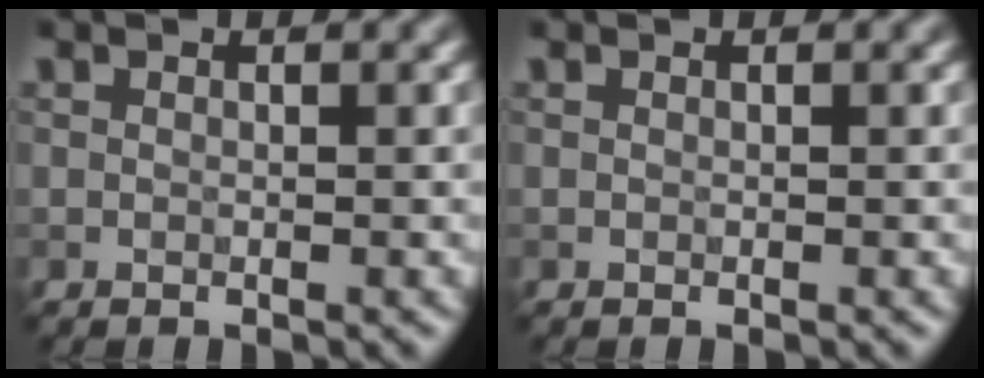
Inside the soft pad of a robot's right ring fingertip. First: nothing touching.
{"total": 0.0}